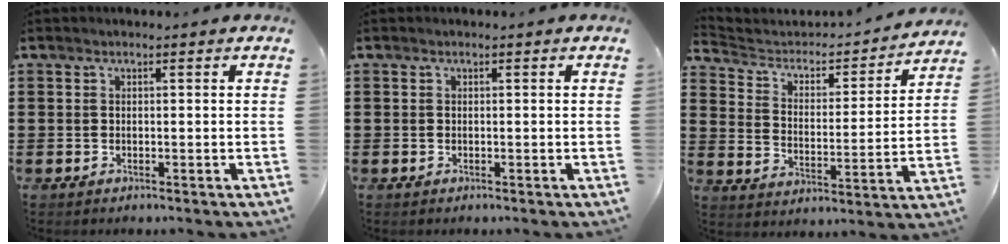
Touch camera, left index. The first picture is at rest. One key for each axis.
{"total": 0.0}
{"total": 3.2, "fx": 2.7, "fy": 1.6, "fz": 0.3, "tx": -0.033, "ty": -0.025, "tz": 0.037}